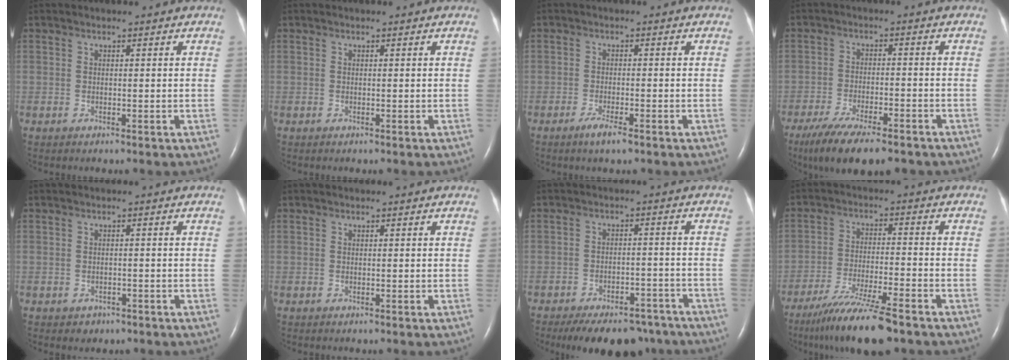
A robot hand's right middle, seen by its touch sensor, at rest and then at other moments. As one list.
[{"total": 0.0}, {"total": 2.6, "force": [-1.8, 0.3, 1.9], "torque": [-0.044, -0.005, -0.033]}, {"total": 13.4, "force": [-10.3, 3.2, 8.0], "torque": [-0.140, -0.026, -0.161]}, {"total": 1.4, "force": [-0.8, 1.1, 0.2], "torque": [-0.008, 0.003, -0.006]}, {"total": 0.0}, {"total": 15.6, "force": [-12.5, 6.9, 6.2], "torque": [-0.110, 0.002, -0.161]}, {"total": 11.7, "force": [-8.9, 0.5, 7.6], "torque": [-0.136, -0.036, -0.149]}]